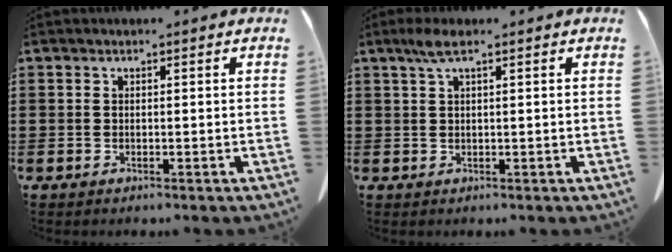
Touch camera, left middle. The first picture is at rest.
{"total": 2.5, "force": [1.1, 0.4, 2.2], "torque": [-0.046, 0.002, 0.019]}